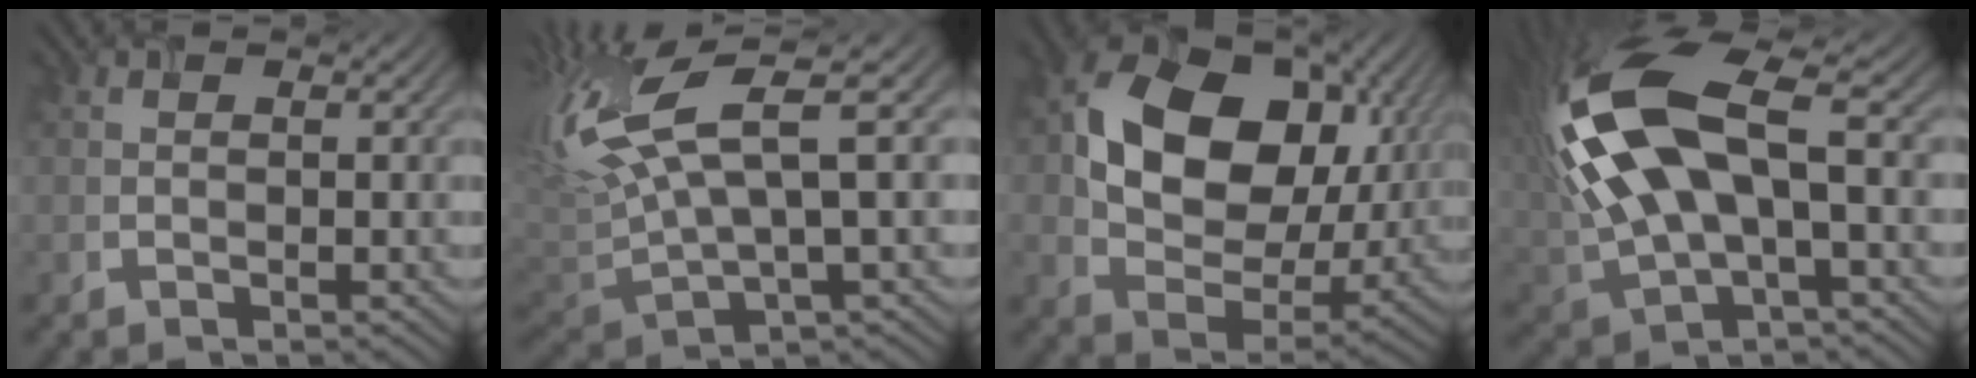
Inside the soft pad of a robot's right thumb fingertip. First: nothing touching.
{"total": 13.0, "force": [2.5, 4.4, 12.0], "torque": [-0.288, 0.004, 0.054]}
{"total": 16.0, "force": [4.2, 11.5, 10.3], "torque": [-0.185, 0.004, 0.082]}
{"total": 16.7, "force": [3.2, 8.1, 14.3], "torque": [-0.341, -0.002, 0.069]}